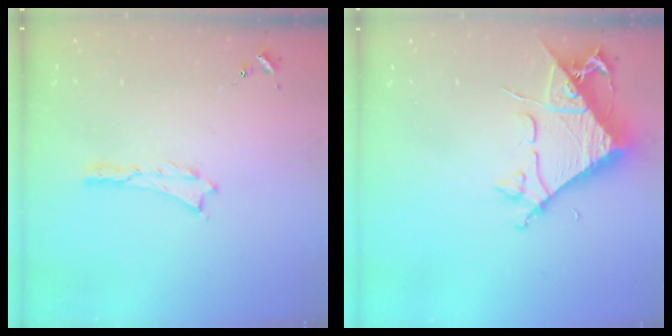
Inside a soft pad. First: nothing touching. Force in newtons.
{"total": 8.7, "press": 8.6, "slide": 1.1}